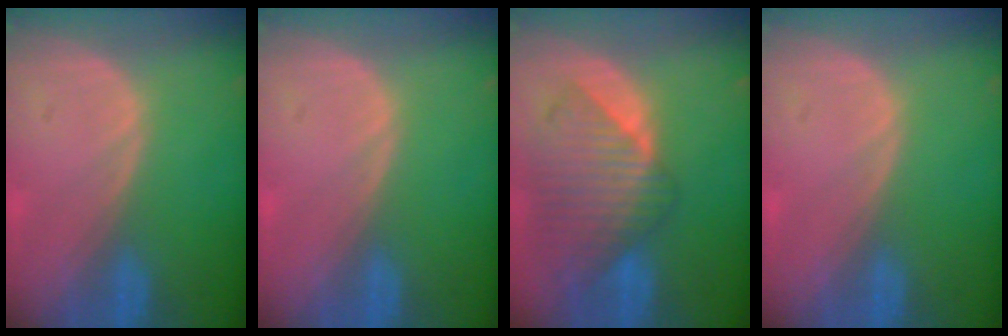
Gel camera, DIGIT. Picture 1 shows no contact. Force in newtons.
{"total": 0.0}
{"total": 9.8, "press": 8.6, "slide": 4.8}
{"total": 0.0}